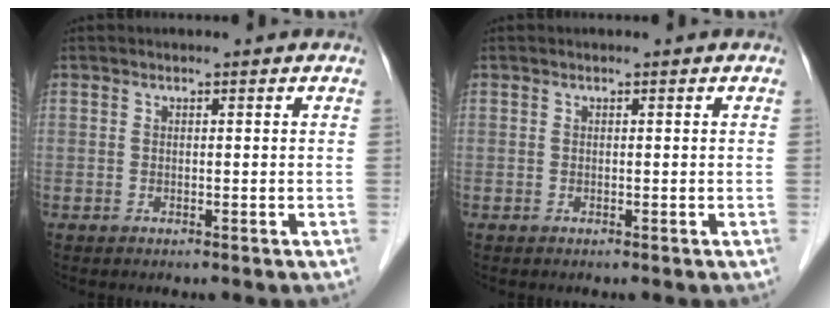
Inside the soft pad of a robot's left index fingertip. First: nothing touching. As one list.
[{"total": 0.0}]